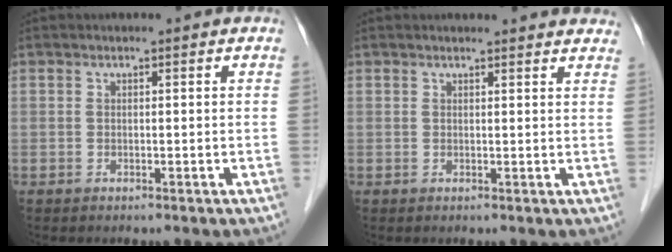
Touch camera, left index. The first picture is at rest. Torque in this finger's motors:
{"motor_torque": [0.39, -0.46, -0.01, -0.01]}